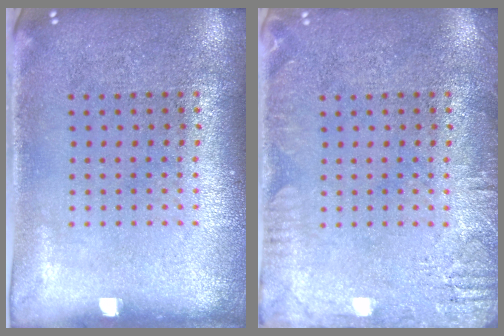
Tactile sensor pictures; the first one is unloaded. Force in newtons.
{"total": 2.3, "press": 2.3, "slide": 0.2}